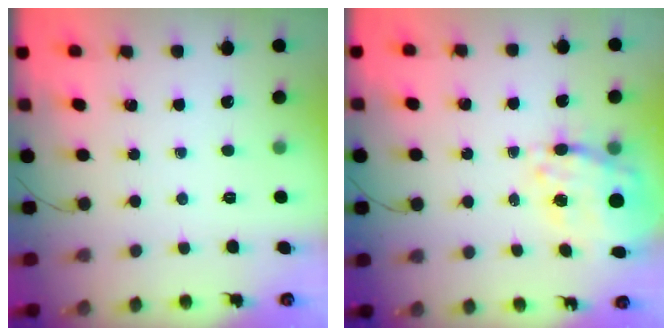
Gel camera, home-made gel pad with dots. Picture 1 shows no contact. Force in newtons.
{"total": 9.9, "press": 9.1, "slide": 4.0}